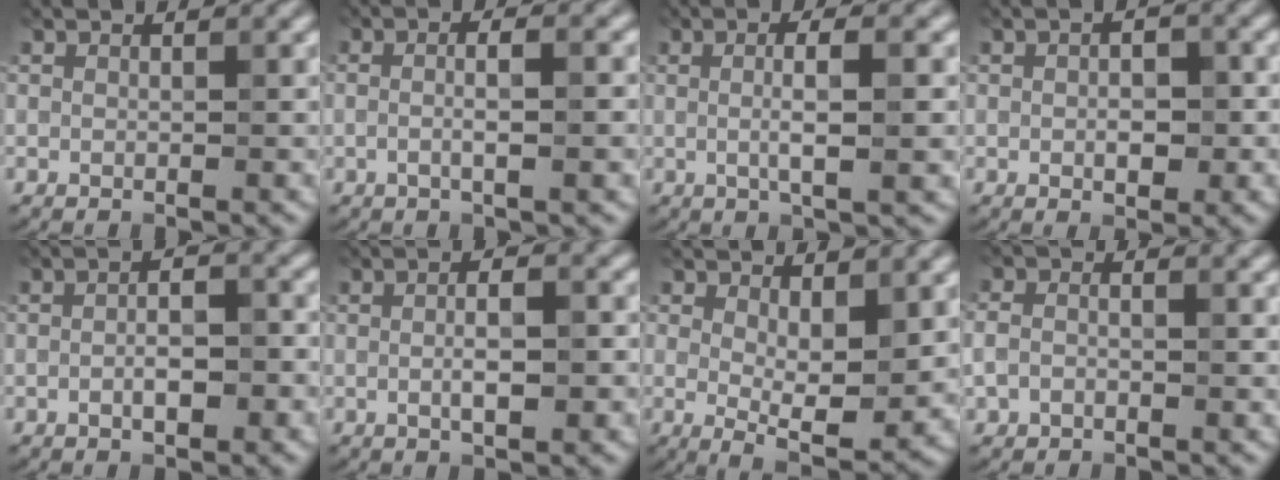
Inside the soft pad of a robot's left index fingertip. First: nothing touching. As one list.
[{"total": 4.0, "force": [-0.1, 1.2, 3.8], "torque": [-0.052, 0.002, -0.008]}, {"total": 4.6, "force": [0.2, 1.1, 4.4], "torque": [-0.072, 0.002, 0.002]}, {"total": 3.0, "force": [-0.3, 1.6, 2.6], "torque": [-0.038, -0.001, -0.003]}, {"total": 4.0, "force": [-1.0, 1.5, 3.6], "torque": [-0.057, 0.001, -0.015]}, {"total": 3.9, "force": [-0.3, 1.2, 3.7], "torque": [-0.057, 0.000, -0.006]}, {"total": 5.2, "force": [0.5, 2.0, 4.8], "torque": [-0.077, -0.015, 0.013]}, {"total": 2.2, "force": [-0.8, 1.4, 1.5], "torque": [-0.034, 0.001, -0.019]}]